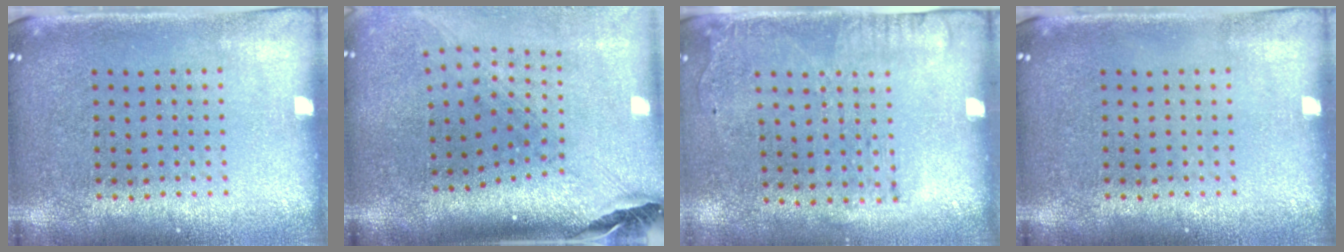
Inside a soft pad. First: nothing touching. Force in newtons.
{"total": 2.4, "press": 1.8, "slide": 1.6}
{"total": 1.8, "press": 1.2, "slide": 1.3}
{"total": 0.0}